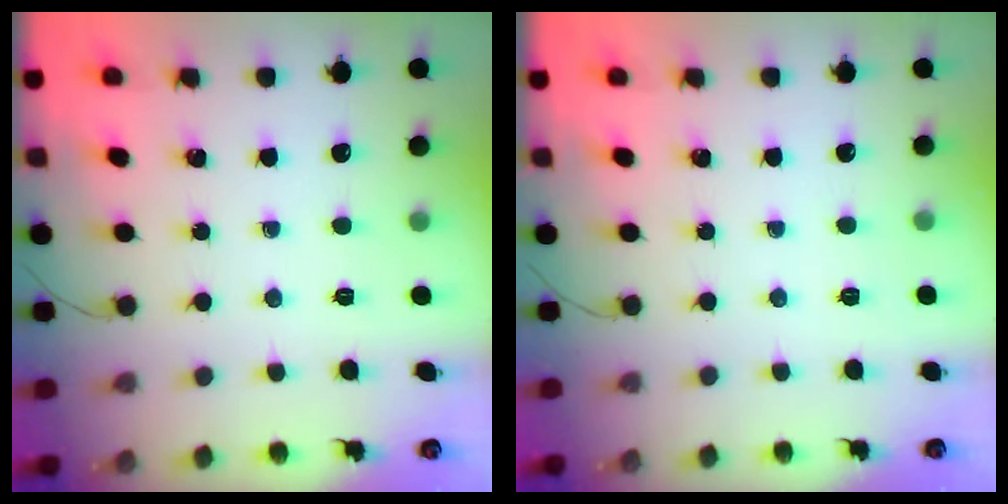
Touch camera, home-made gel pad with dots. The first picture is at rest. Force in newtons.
{"total": 4.6, "press": 4.4, "slide": 1.5}